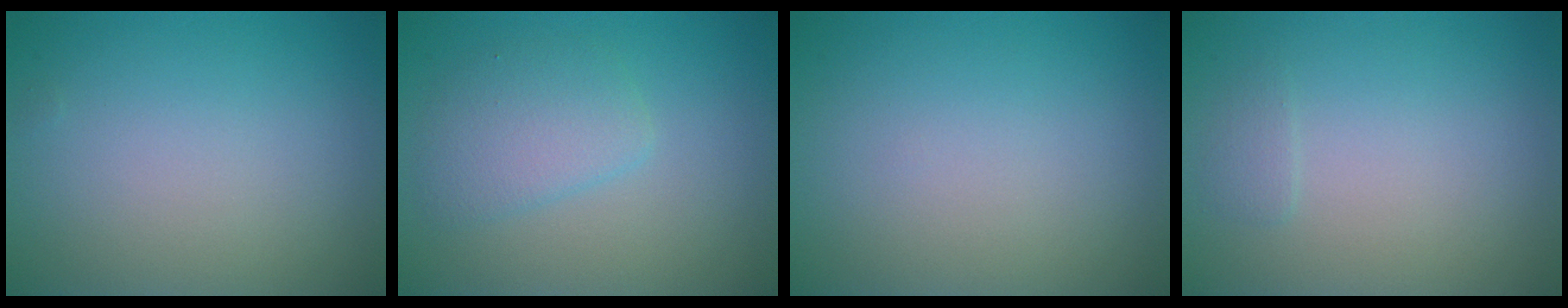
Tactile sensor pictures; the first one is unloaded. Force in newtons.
{"total": 2.9, "press": 2.9, "slide": 0.1}
{"total": 0.0}
{"total": 0.7, "press": 0.7, "slide": 0.2}